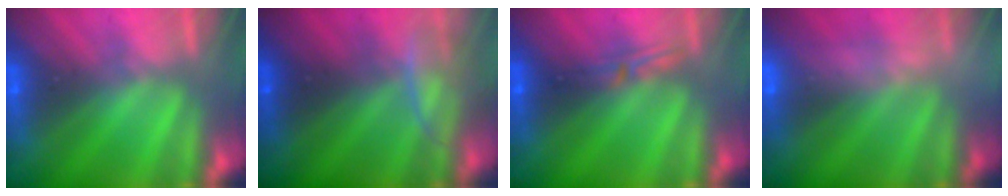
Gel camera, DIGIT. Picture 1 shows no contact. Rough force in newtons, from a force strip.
{"total": 2.6}
{"total": 2.3}
{"total": 2.5}